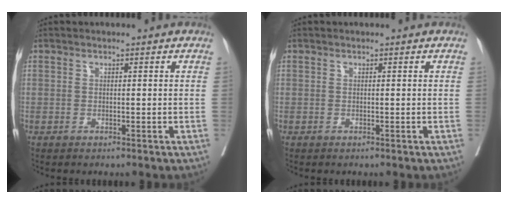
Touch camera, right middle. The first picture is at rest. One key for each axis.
{"total": 0.0}